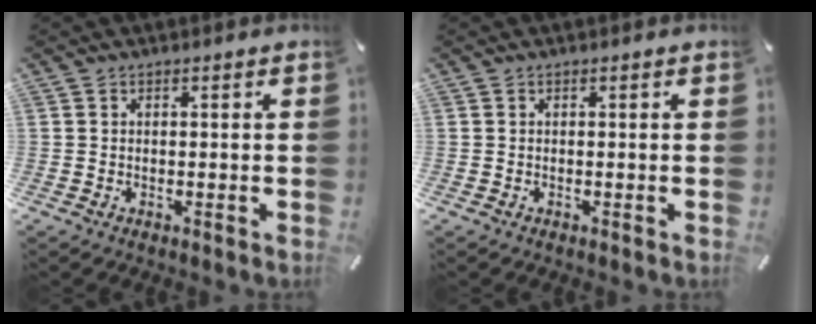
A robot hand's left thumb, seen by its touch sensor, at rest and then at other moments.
{"total": 0.0}